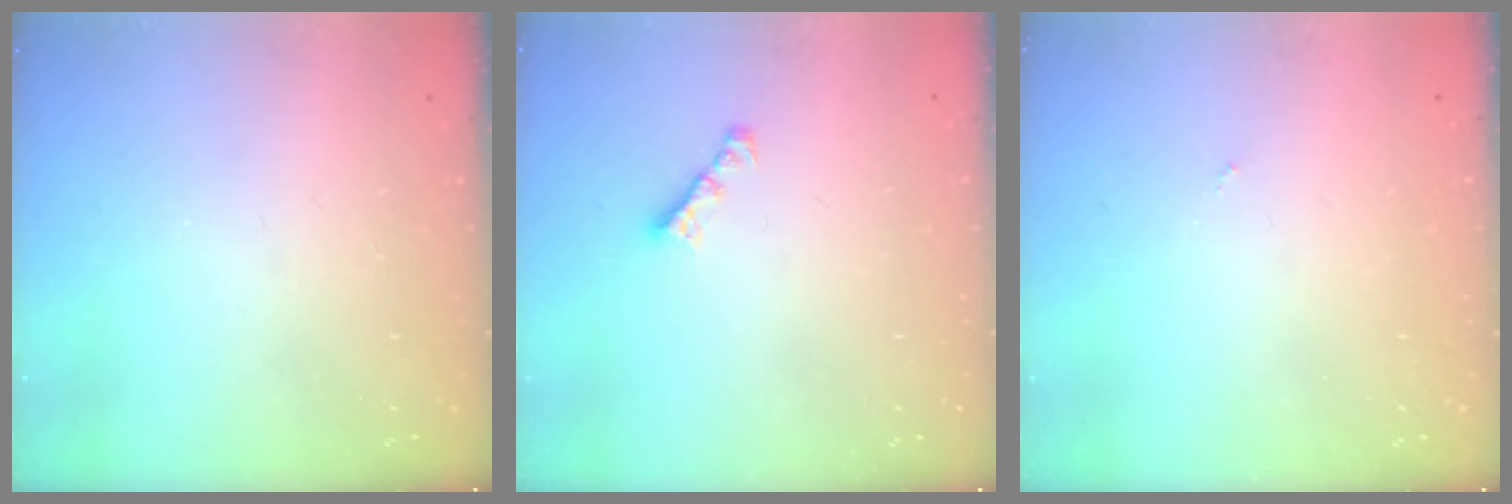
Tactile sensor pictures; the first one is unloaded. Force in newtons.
{"total": 1.7, "press": 1.6, "slide": 0.5}
{"total": 0.0}